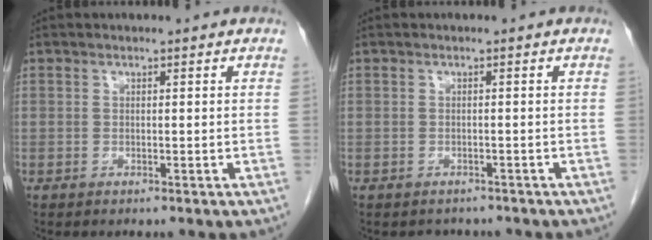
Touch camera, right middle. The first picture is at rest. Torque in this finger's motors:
{"motor_torque": [0.01, 0.00, 0.00, 0.01]}